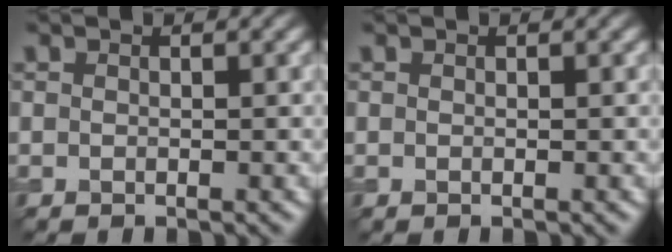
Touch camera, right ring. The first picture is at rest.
{"total": 0.0}